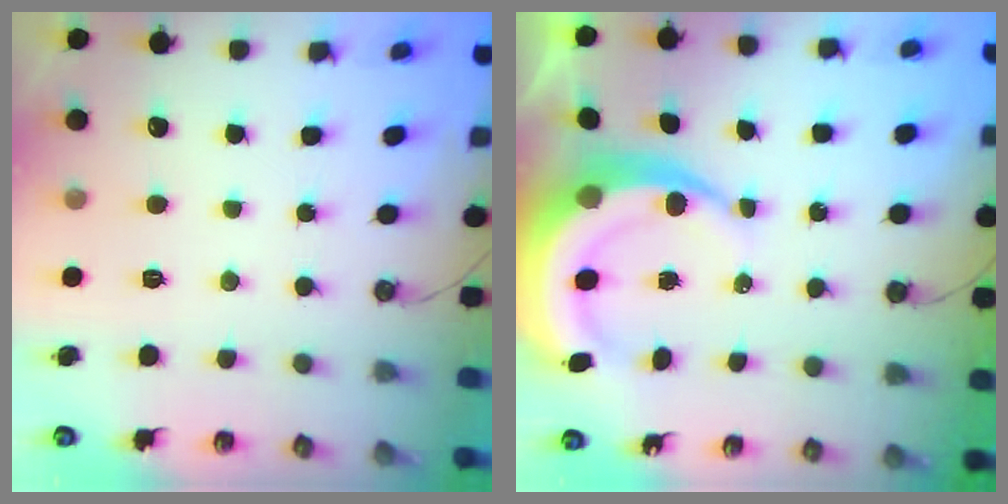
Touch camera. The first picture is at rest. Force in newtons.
{"total": 9.2, "press": 9.1, "slide": 1.3}